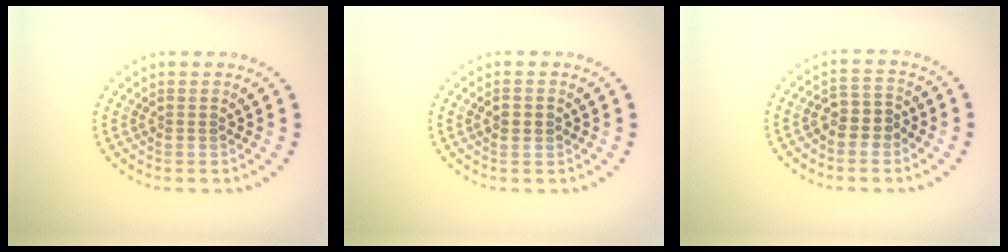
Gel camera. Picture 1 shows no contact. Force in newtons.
{"total": 1.9, "press": 1.9, "slide": 0.1}
{"total": 2.6, "press": 2.3, "slide": 1.1}